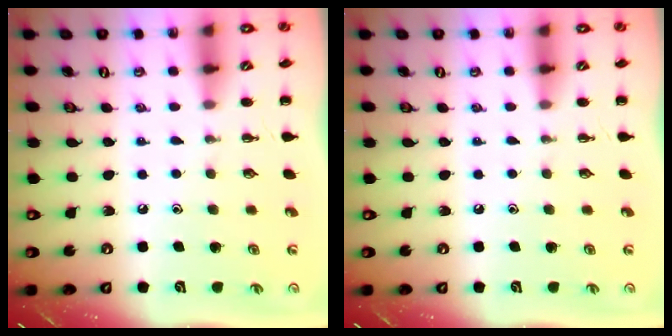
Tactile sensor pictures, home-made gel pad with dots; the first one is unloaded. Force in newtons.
{"total": 0.0}